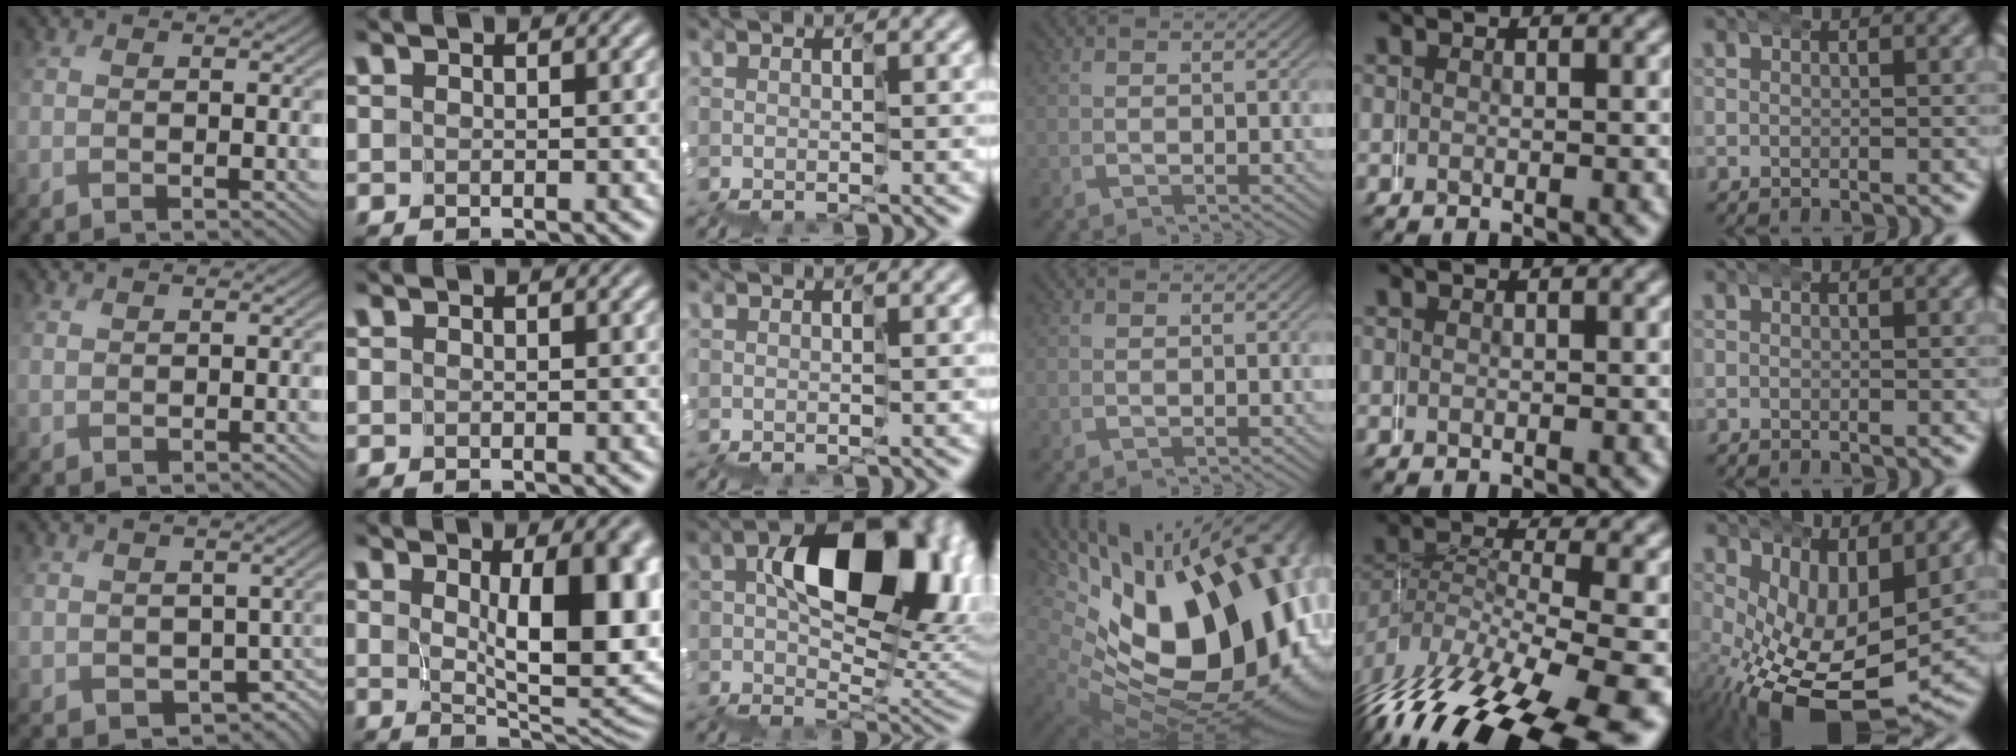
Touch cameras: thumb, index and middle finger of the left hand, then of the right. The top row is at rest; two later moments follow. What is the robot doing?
{"motion": "wrap", "object": "duck tape"}